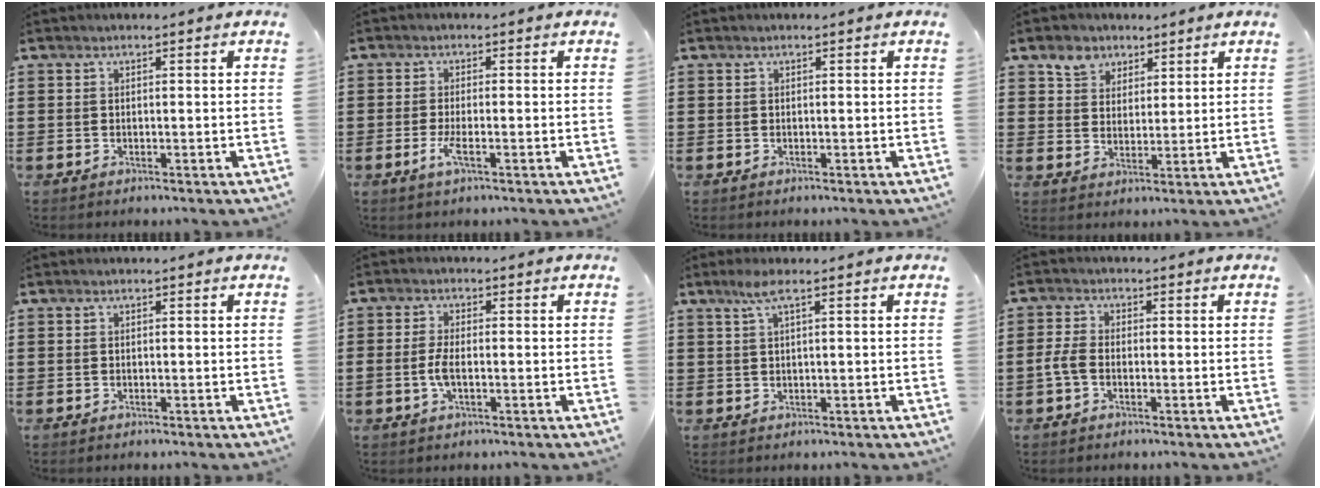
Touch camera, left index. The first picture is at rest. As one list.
[{"total": 2.9, "force": [-1.1, 0.5, 2.6], "torque": [-0.065, -0.009, -0.026]}, {"total": 0.0}, {"total": 4.4, "force": [3.0, 3.2, 0.6], "torque": [-0.022, 0.010, 0.055]}, {"total": 0.0}, {"total": 3.3, "force": [-0.8, 1.3, 2.9], "torque": [-0.075, -0.003, -0.021]}, {"total": 2.8, "force": [1.0, 0.2, 2.6], "torque": [-0.053, 0.001, 0.018]}, {"total": 3.2, "force": [-1.0, 1.8, 2.5], "torque": [-0.068, -0.004, -0.024]}]